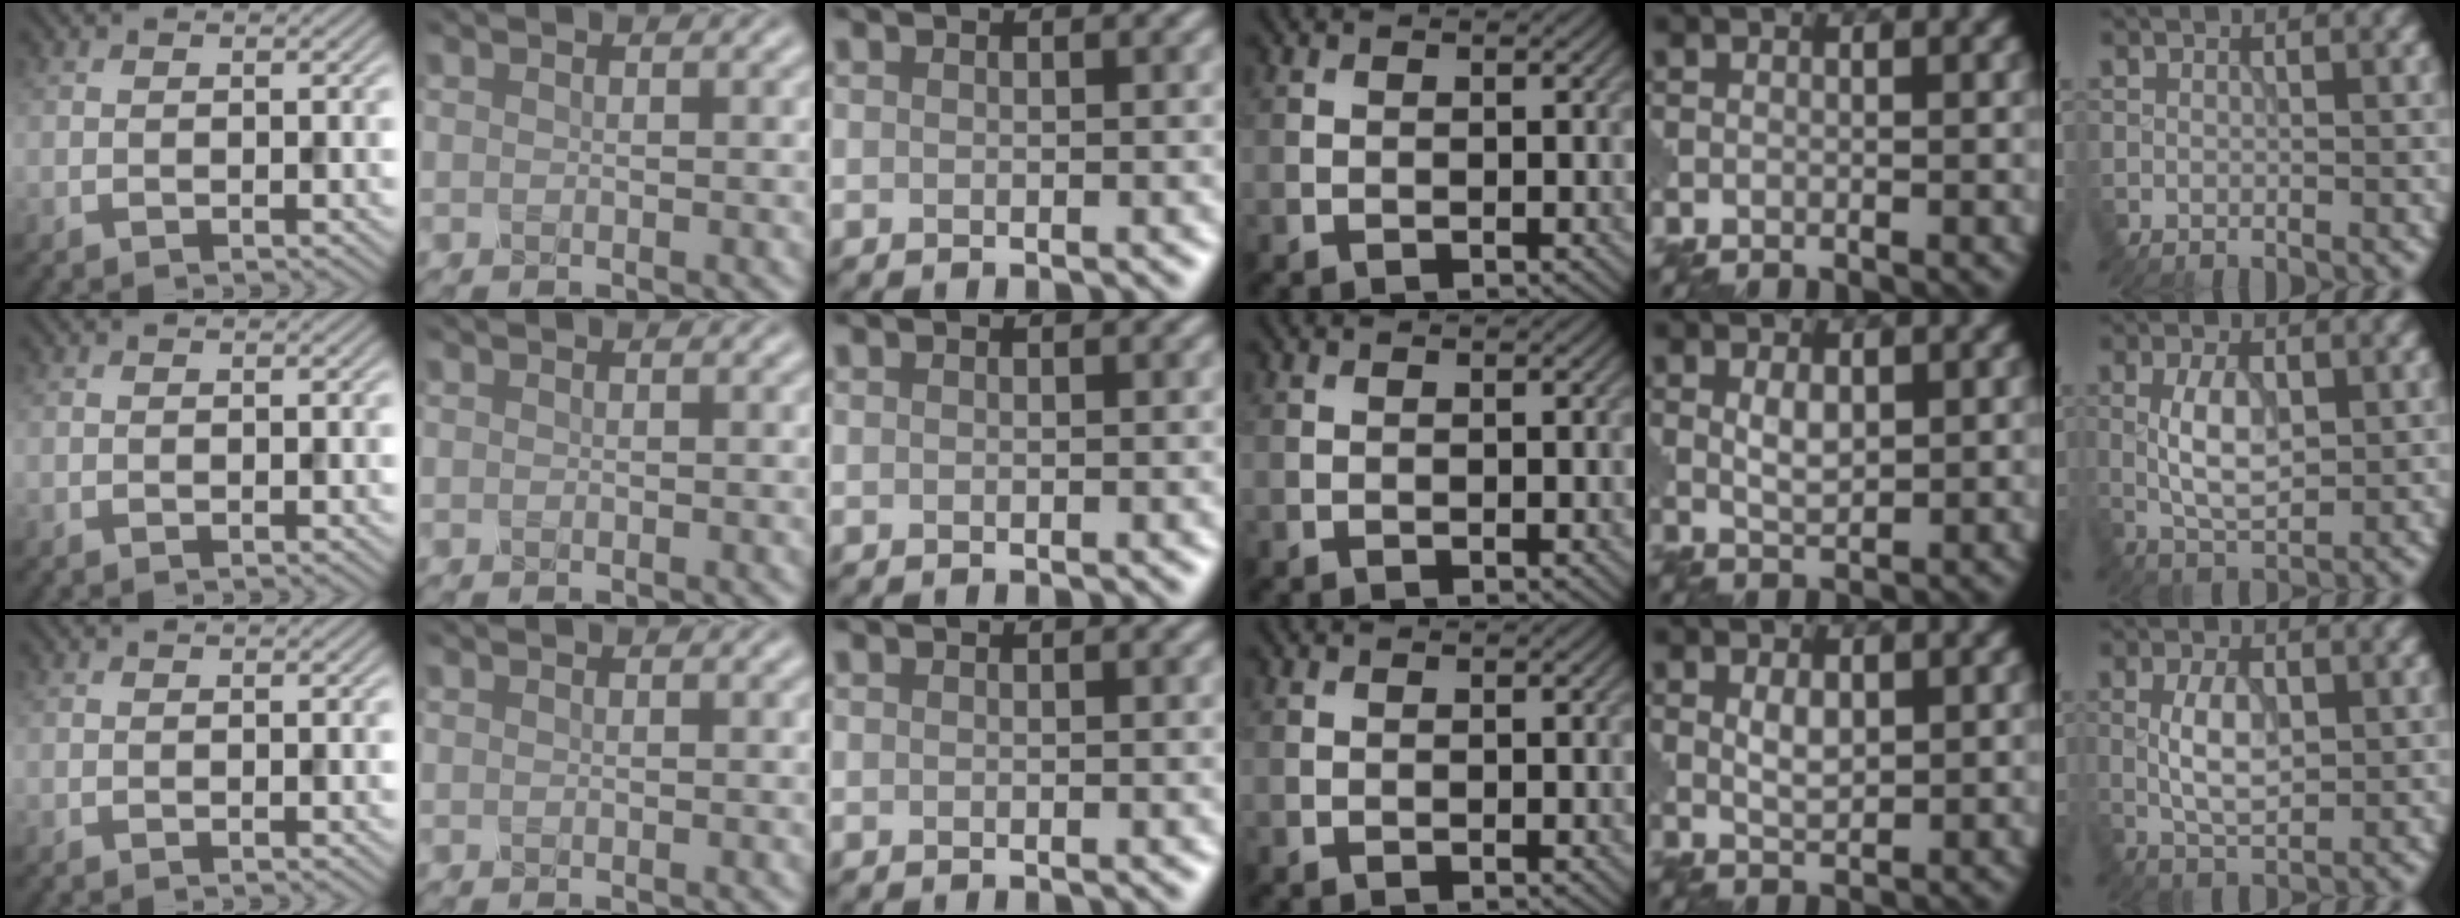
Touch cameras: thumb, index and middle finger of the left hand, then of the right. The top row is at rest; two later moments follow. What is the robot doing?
{"motion": "close", "object": "eyeshadow palette"}